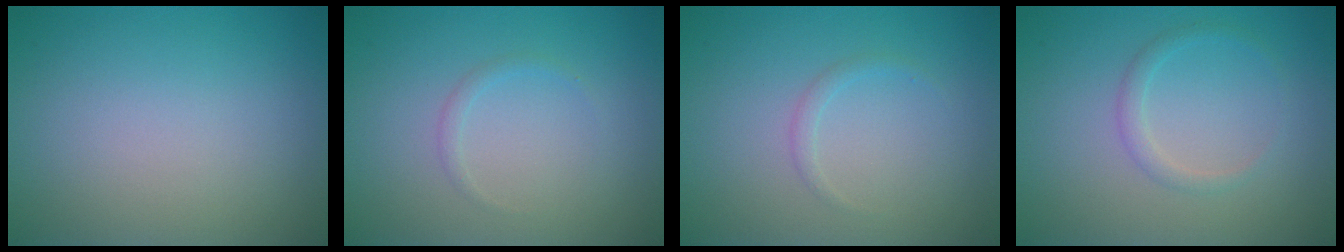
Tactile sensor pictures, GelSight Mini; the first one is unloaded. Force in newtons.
{"total": 0.8, "press": 0.8, "slide": 0.1}
{"total": 0.8, "press": 0.8, "slide": 0.1}
{"total": 1.2, "press": 1.2, "slide": 0.1}